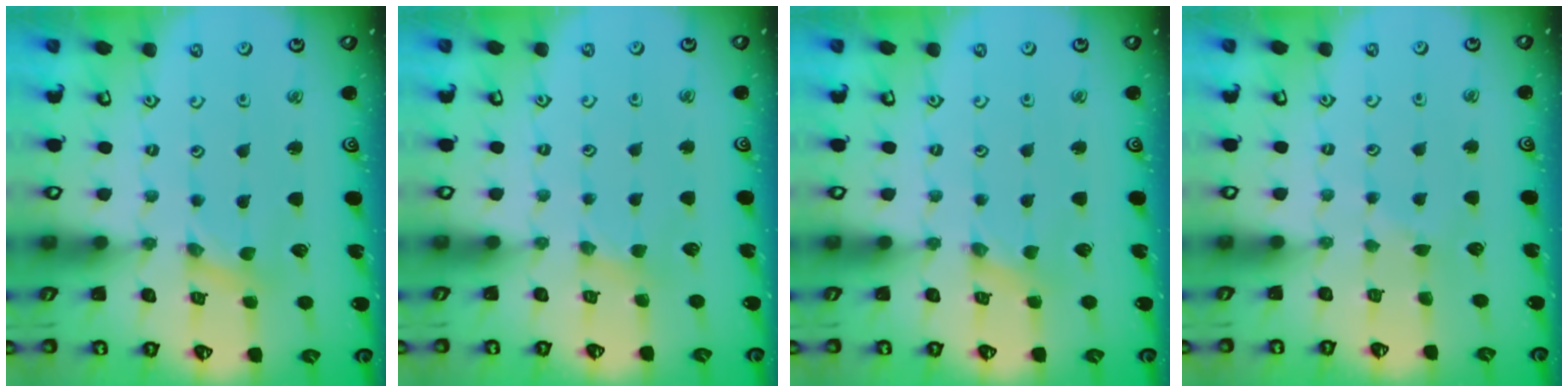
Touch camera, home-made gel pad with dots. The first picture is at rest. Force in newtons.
{"total": 1.6, "press": 1.6, "slide": 0.4}
{"total": 0.0}
{"total": 3.0, "press": 3.0, "slide": 0.4}